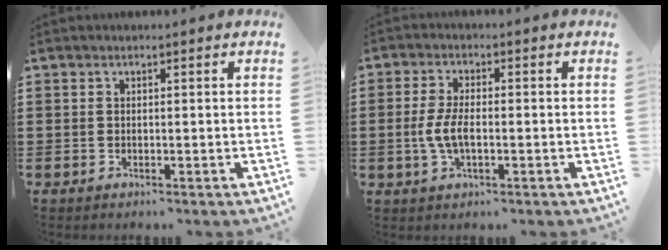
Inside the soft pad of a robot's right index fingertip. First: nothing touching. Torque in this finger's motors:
{"motor_torque": [1.67, -0.26, 0.66, 0.15]}